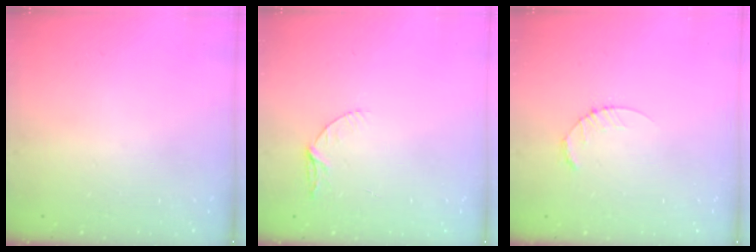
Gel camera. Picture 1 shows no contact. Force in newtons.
{"total": 5.2, "press": 5.1, "slide": 0.6}
{"total": 2.6, "press": 2.6, "slide": 0.4}